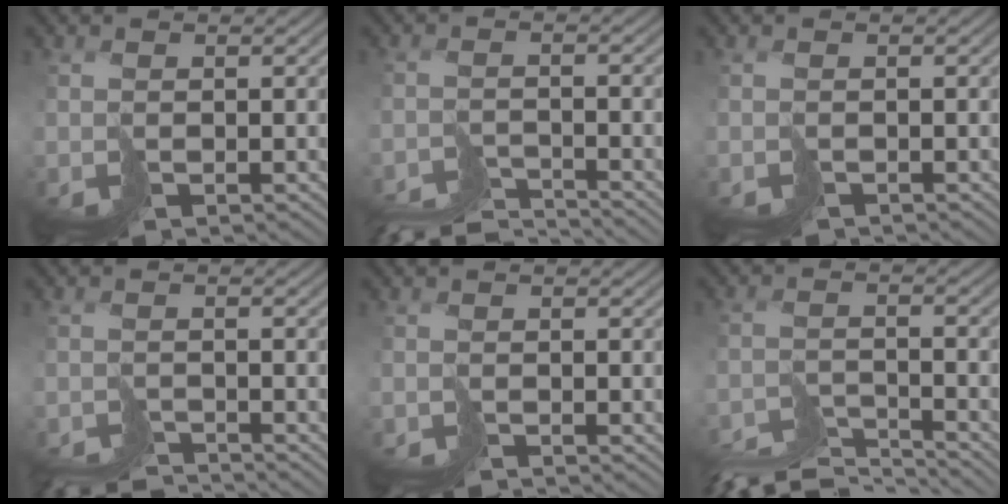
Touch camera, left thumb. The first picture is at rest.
{"total": 6.6, "force": [-6.3, 0.5, 1.6], "torque": [-0.026, 0.000, -0.116]}
{"total": 0.7, "force": [-0.6, 0.0, -0.2], "torque": [0.005, -0.001, -0.017]}
{"total": 4.6, "force": [-4.5, 0.1, 0.9], "torque": [-0.013, 0.000, -0.086]}
{"total": 1.1, "force": [-1.0, -0.2, -0.2], "torque": [0.005, 0.000, -0.027]}
{"total": 7.9, "force": [-7.4, 1.3, 2.5], "torque": [-0.052, -0.005, -0.134]}